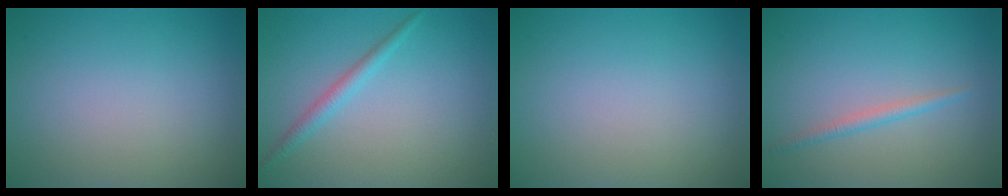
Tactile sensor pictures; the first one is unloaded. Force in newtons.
{"total": 1.6, "press": 1.6, "slide": 0.0}
{"total": 0.0}
{"total": 1.2, "press": 1.2, "slide": 0.0}